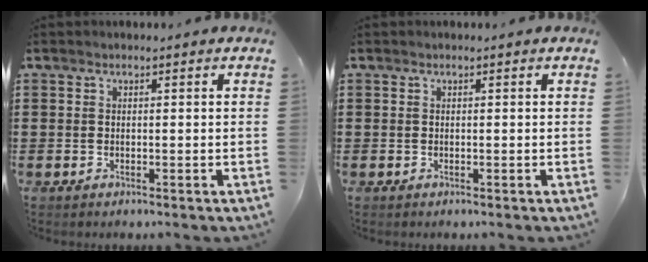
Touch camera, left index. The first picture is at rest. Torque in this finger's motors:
{"motor_torque": [0.00, 0.00, 0.00, 0.00]}